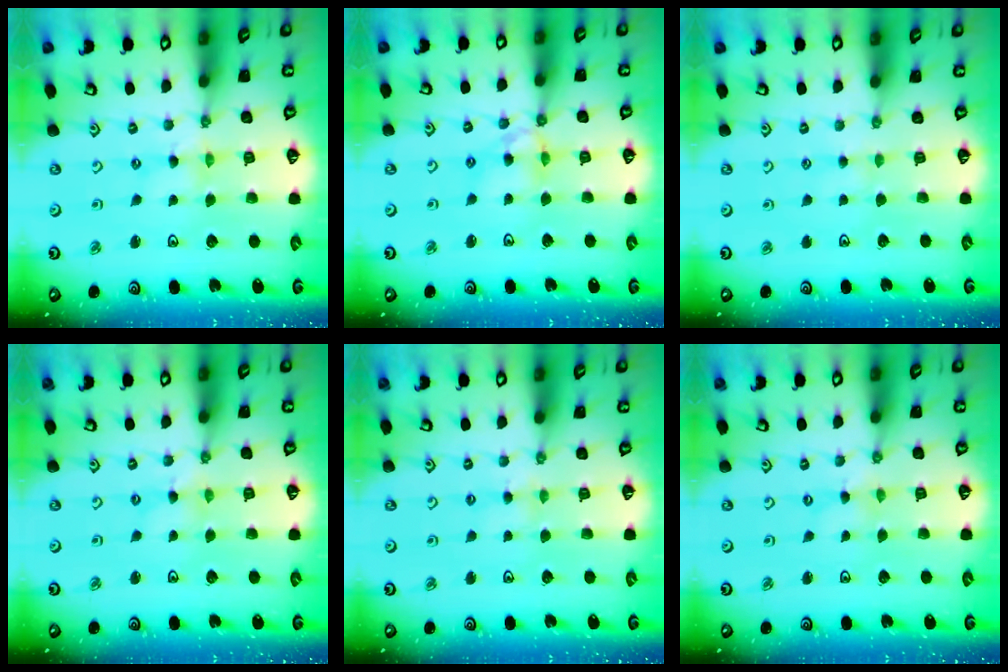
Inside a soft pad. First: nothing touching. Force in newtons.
{"total": 8.2, "press": 8.1, "slide": 0.7}
{"total": 1.8, "press": 1.7, "slide": 0.3}
{"total": 1.2, "press": 1.1, "slide": 0.2}
{"total": 2.9, "press": 2.9, "slide": 0.4}
{"total": 0.0}